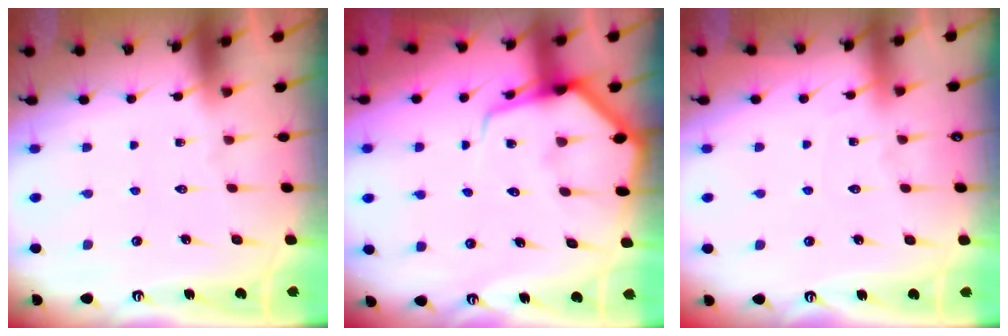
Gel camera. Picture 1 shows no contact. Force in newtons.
{"total": 8.1, "press": 8.0, "slide": 0.7}
{"total": 2.7, "press": 2.7, "slide": 0.3}